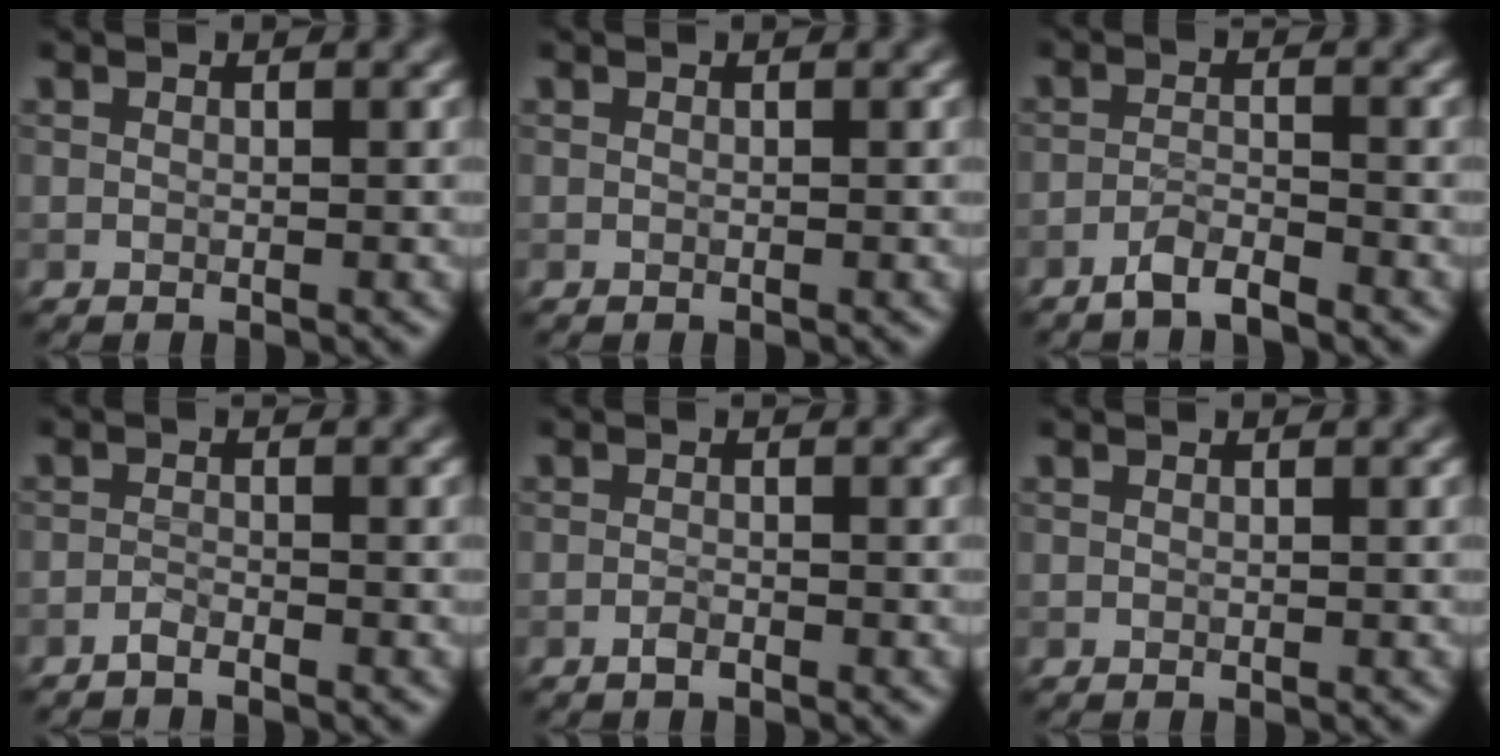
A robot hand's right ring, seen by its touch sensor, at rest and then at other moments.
{"total": 0.0}
{"total": 2.2, "force": [-1.8, 0.3, 1.2], "torque": [-0.022, 0.005, -0.040]}
{"total": 0.9, "force": [-0.8, 0.1, 0.4], "torque": [-0.008, 0.003, -0.019]}
{"total": 0.8, "force": [-0.6, 0.2, 0.5], "torque": [-0.009, 0.002, -0.013]}
{"total": 0.0}